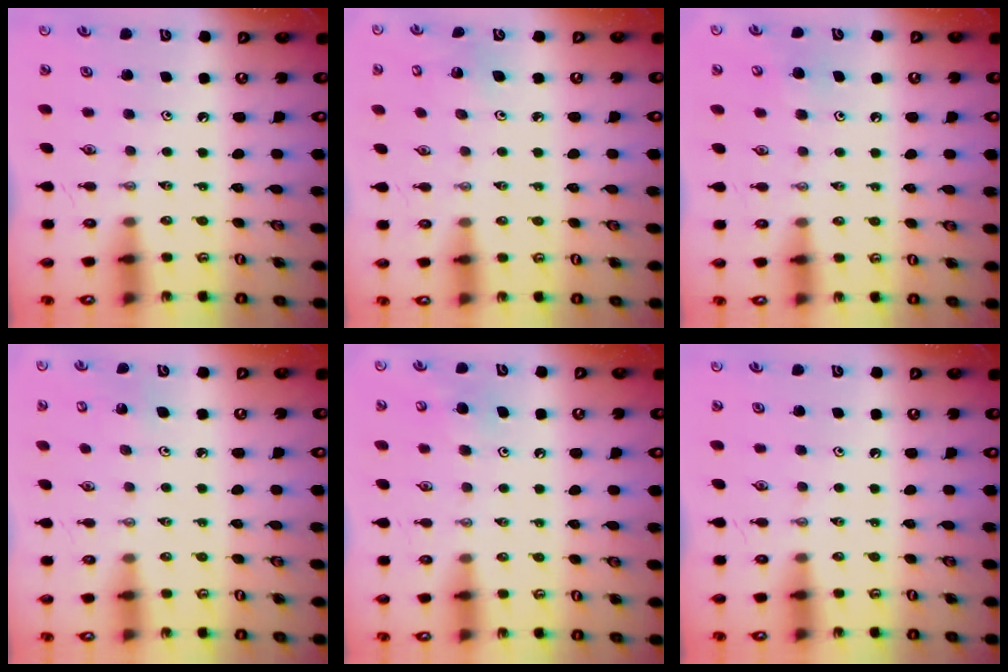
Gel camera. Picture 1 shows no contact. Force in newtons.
{"total": 3.4, "press": 3.4, "slide": 0.5}
{"total": 5.8, "press": 5.7, "slide": 0.6}
{"total": 2.8, "press": 2.7, "slide": 0.5}
{"total": 8.0, "press": 7.9, "slide": 0.9}
{"total": 0.0}